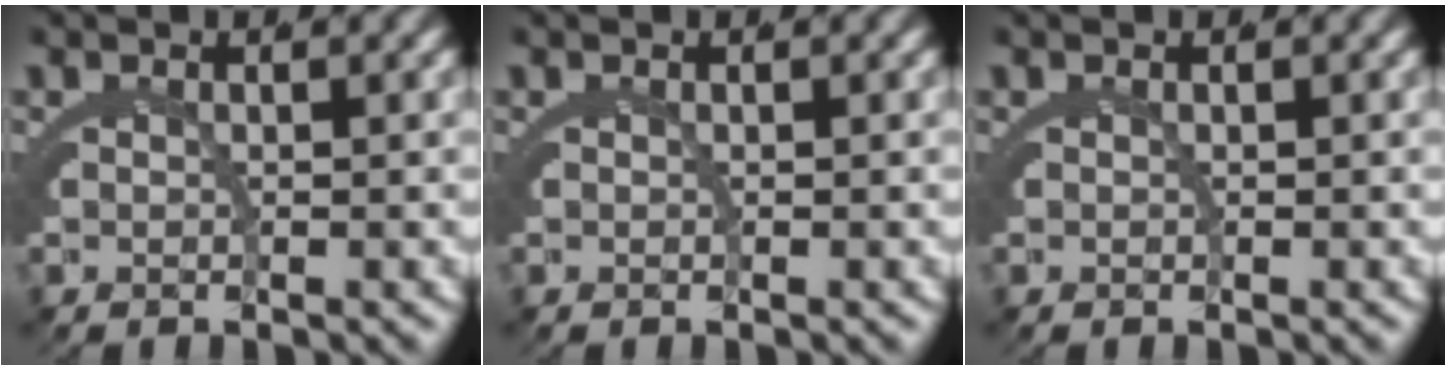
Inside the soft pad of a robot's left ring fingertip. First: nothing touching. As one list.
[{"total": 0.0}, {"total": 0.0}]